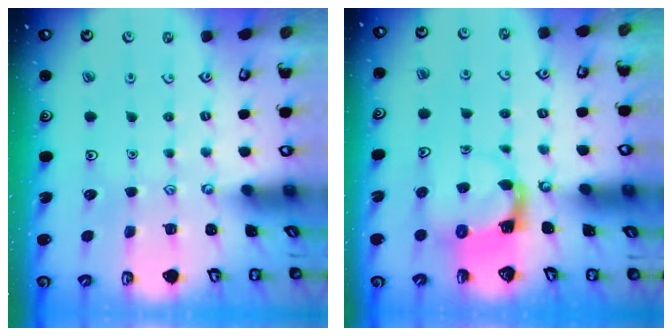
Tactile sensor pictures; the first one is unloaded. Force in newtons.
{"total": 3.8, "press": 3.7, "slide": 0.7}